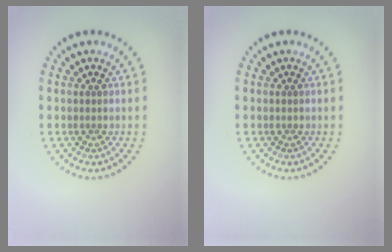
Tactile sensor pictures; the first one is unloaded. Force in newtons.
{"total": 0.0}